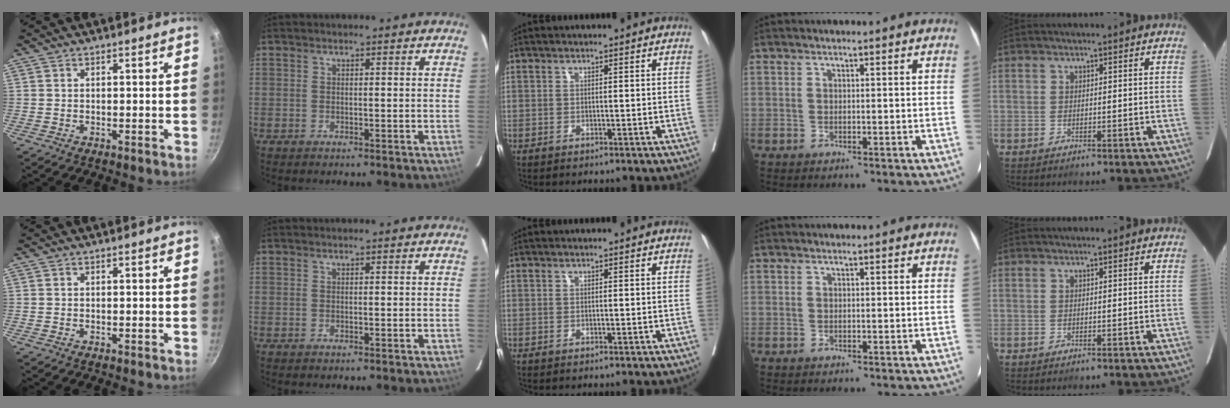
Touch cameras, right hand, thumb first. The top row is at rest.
{}